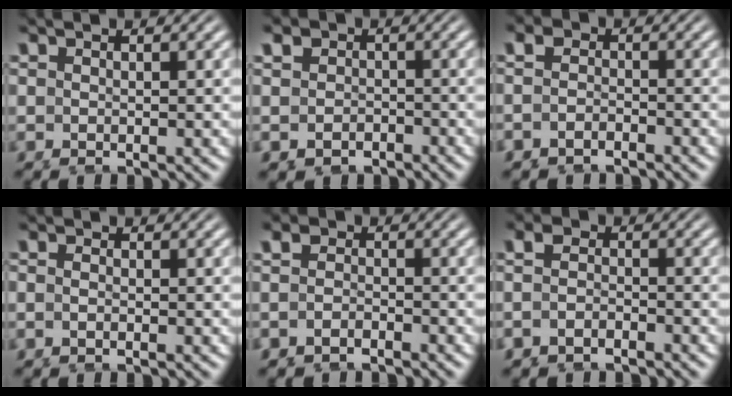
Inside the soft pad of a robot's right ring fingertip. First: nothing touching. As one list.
[{"total": 5.0, "force": [-1.7, 4.5, 1.5], "torque": [-0.038, -0.022, -0.032]}, {"total": 2.8, "force": [-2.3, 1.5, 0.5], "torque": [-0.021, -0.021, -0.040]}, {"total": 1.2, "force": [-1.1, 0.6, 0.2], "torque": [-0.017, -0.012, -0.020]}, {"total": 2.8, "force": [-2.3, 1.6, 0.3], "torque": [-0.017, -0.020, -0.039]}, {"total": 2.9, "force": [-2.4, 1.5, 0.8], "torque": [-0.025, -0.019, -0.041]}]